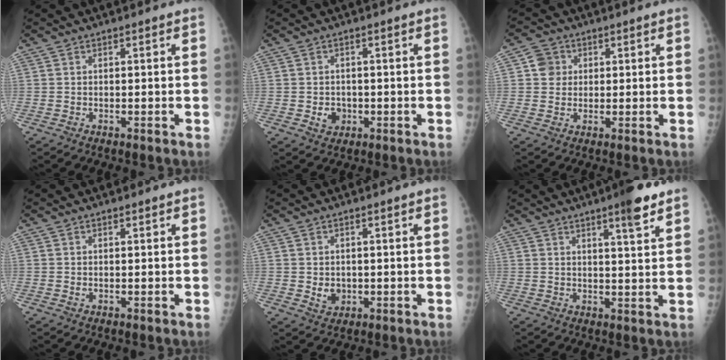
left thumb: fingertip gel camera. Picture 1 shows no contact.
{"total": 3.1, "force": [-0.7, 2.8, 1.4], "torque": [-0.006, 0.003, -0.004]}
{"total": 4.1, "force": [1.0, 3.8, 1.0], "torque": [0.004, 0.002, 0.012]}
{"total": 0.8, "force": [0.4, 0.4, 0.5], "torque": [-0.005, -0.002, 0.006]}
{"total": 3.1, "force": [-0.1, 2.6, 1.7], "torque": [-0.015, -0.002, 0.009]}
{"total": 7.0, "force": [4.5, 0.9, 5.2], "torque": [-0.069, -0.024, 0.062]}